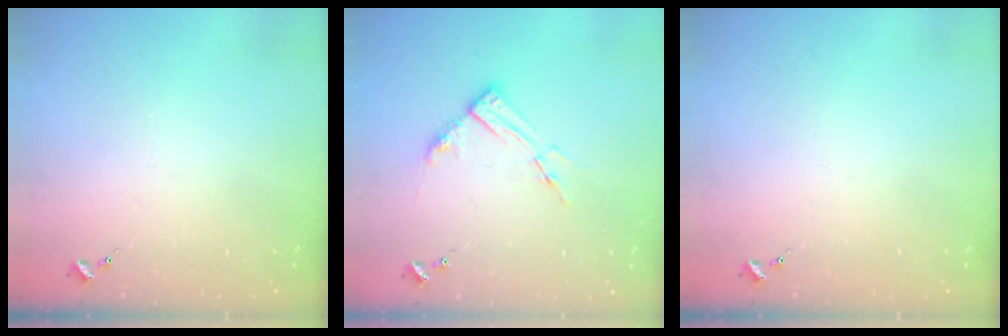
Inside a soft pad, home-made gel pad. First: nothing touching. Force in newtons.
{"total": 8.9, "press": 8.9, "slide": 0.8}
{"total": 0.0}